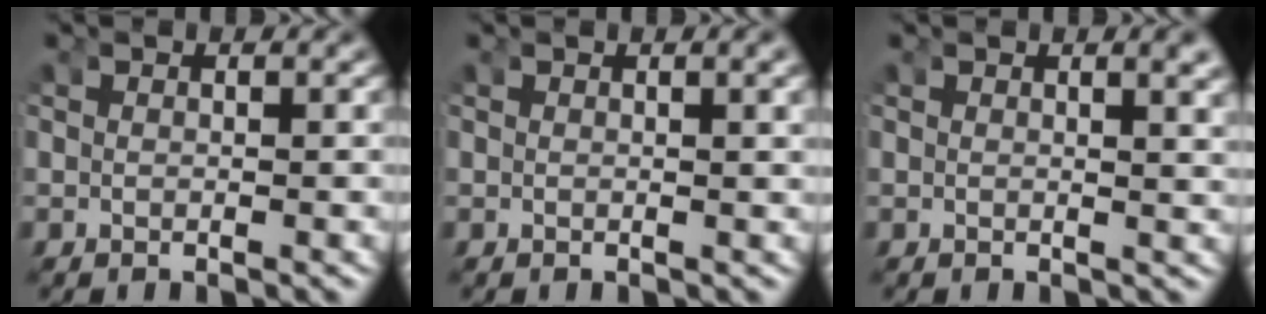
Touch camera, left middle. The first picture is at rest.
{"total": 1.1, "force": [0.4, 0.4, 0.9], "torque": [-0.011, 0.002, 0.005]}
{"total": 1.9, "force": [1.0, 0.5, 1.6], "torque": [-0.021, 0.000, 0.014]}